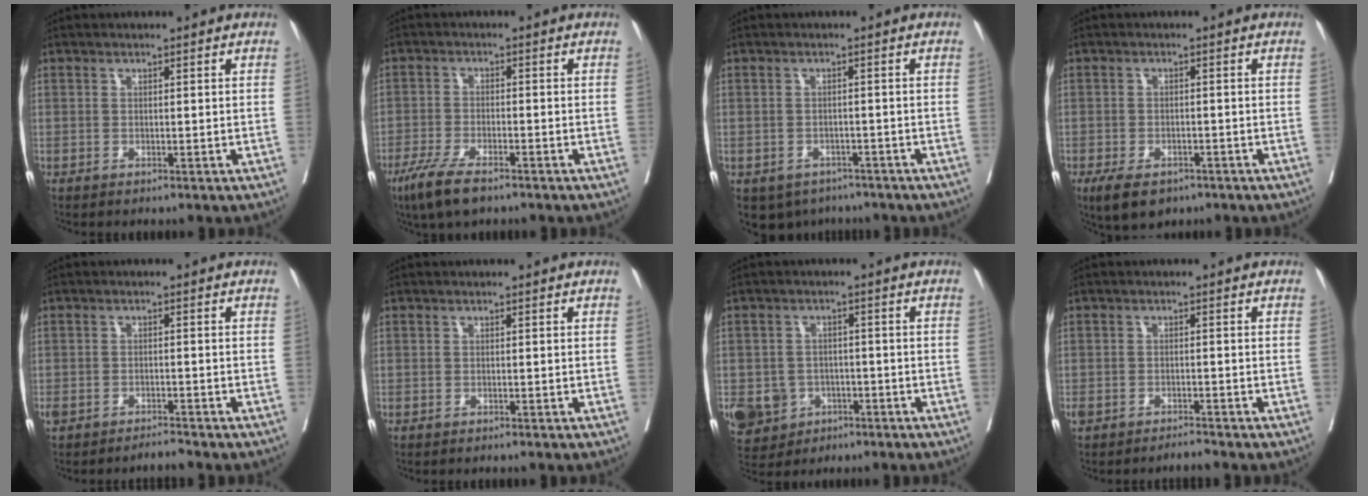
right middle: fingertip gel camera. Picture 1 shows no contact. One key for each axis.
{"total": 7.1, "fx": -5.0, "fy": 1.5, "fz": 4.8, "tx": -0.096, "ty": -0.017, "tz": -0.086}
{"total": 5.7, "fx": -4.2, "fy": 3.8, "fz": 0.9, "tx": -0.013, "ty": 0.002, "tz": -0.056}
{"total": 6.3, "fx": -4.3, "fy": 3.2, "fz": 3.4, "tx": -0.062, "ty": -0.008, "tz": -0.065}
{"total": 2.1, "fx": -1.9, "fy": 0.3, "fz": 0.8, "tx": -0.018, "ty": 0.001, "tz": -0.032}
{"total": 0.0}
{"total": 8.6, "fx": -3.6, "fy": 7.5, "fz": 2.3, "tx": -0.059, "ty": 0.004, "tz": -0.048}
{"total": 1.9, "fx": -1.8, "fy": 0.4, "fz": 0.7, "tx": -0.019, "ty": 0.002, "tz": -0.028}